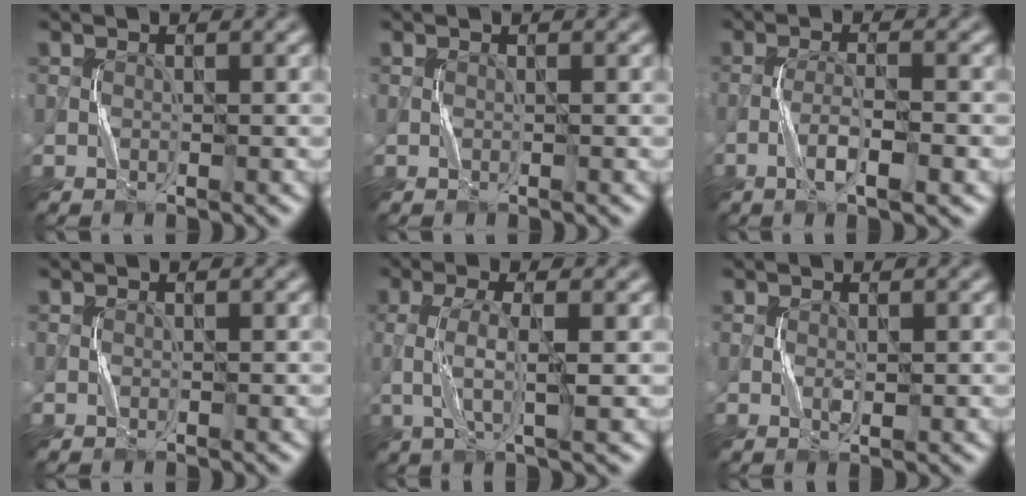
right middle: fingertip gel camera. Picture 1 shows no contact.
{"total": 0.0}
{"total": 3.6, "force": [-1.6, 0.7, 3.1], "torque": [-0.061, 0.005, -0.033]}
{"total": 0.0}
{"total": 3.9, "force": [-0.1, 0.8, 3.8], "torque": [-0.082, -0.001, -0.003]}
{"total": 1.0, "force": [0.1, 0.5, 0.8], "torque": [-0.016, -0.001, 0.001]}